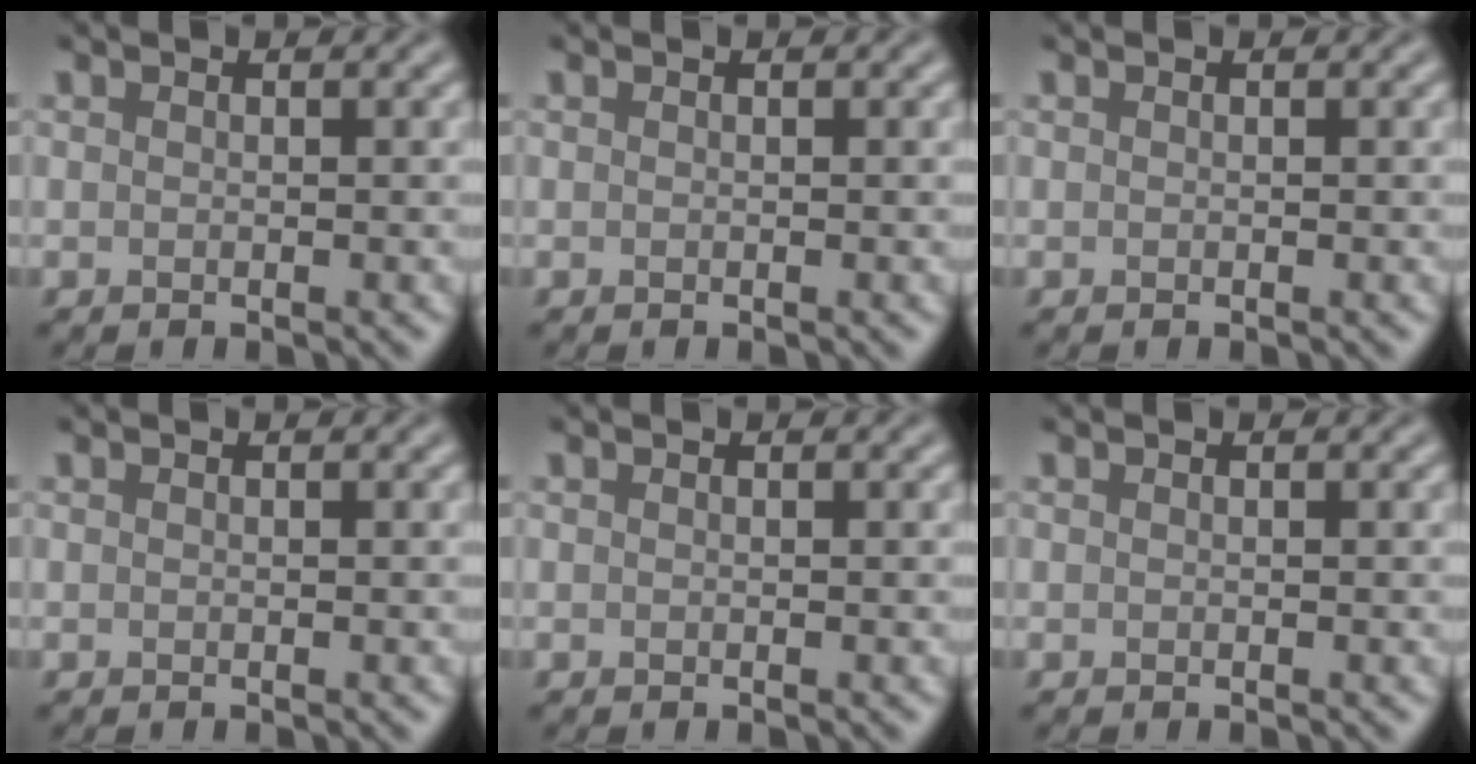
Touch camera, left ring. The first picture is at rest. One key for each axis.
{"total": 0.0}
{"total": 0.0}
{"total": 0.0}
{"total": 0.0}
{"total": 0.0}